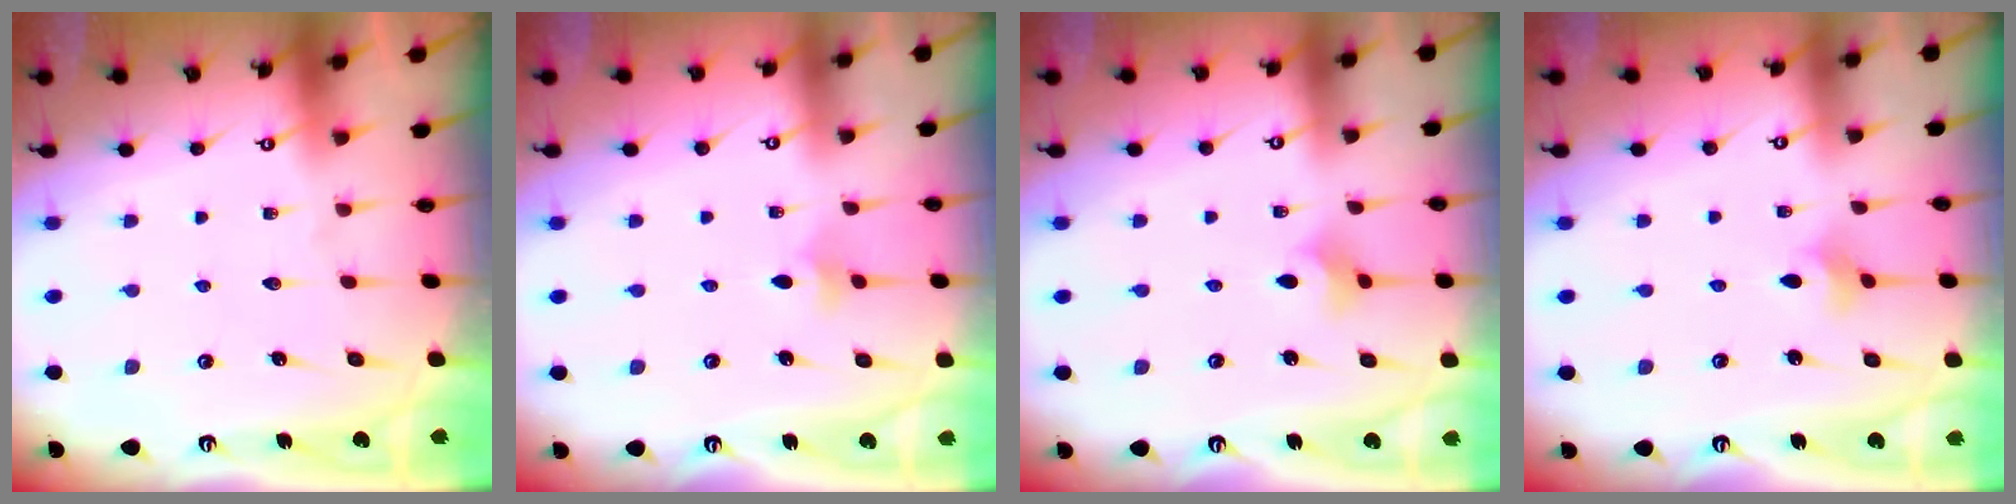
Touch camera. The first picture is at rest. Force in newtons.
{"total": 3.1, "press": 3.0, "slide": 0.8}
{"total": 3.8, "press": 3.7, "slide": 0.8}
{"total": 1.9, "press": 1.9, "slide": 0.4}